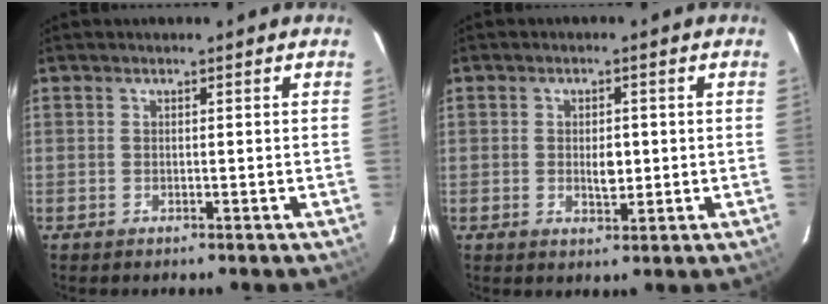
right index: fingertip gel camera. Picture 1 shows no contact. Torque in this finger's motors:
{"motor_torque": [0.28, 0.30, 0.04, 0.04]}